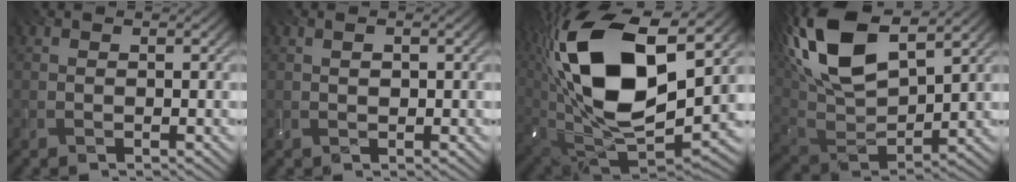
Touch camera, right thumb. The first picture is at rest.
{"total": 1.1, "force": [0.1, 0.5, 1.0], "torque": [-0.021, 0.001, 0.003]}
{"total": 20.4, "force": [5.3, 11.7, 15.9], "torque": [-0.349, -0.009, 0.105]}
{"total": 17.0, "force": [7.9, 7.8, 12.9], "torque": [-0.313, 0.029, 0.144]}